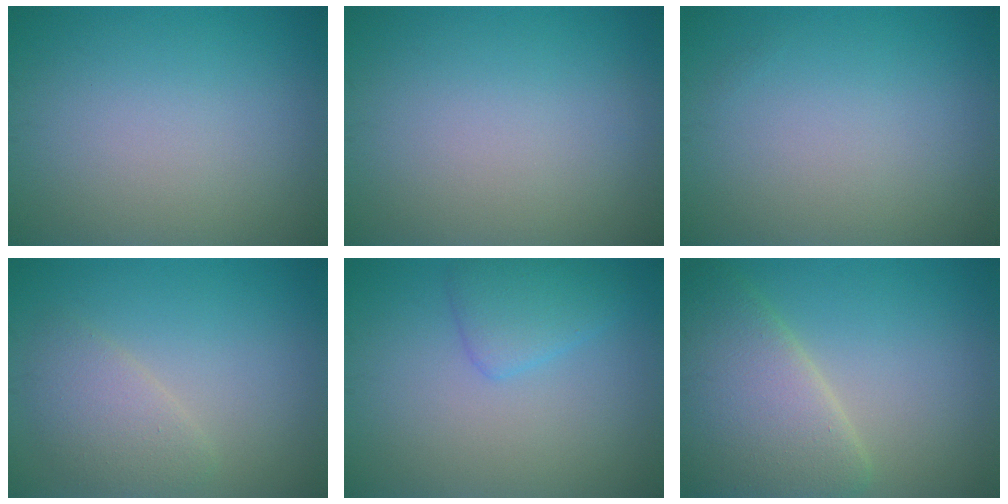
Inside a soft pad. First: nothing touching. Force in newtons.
{"total": 0.0}
{"total": 0.0}
{"total": 2.7, "press": 2.7, "slide": 0.2}
{"total": 2.6, "press": 2.6, "slide": 0.1}
{"total": 7.6, "press": 7.6, "slide": 0.4}